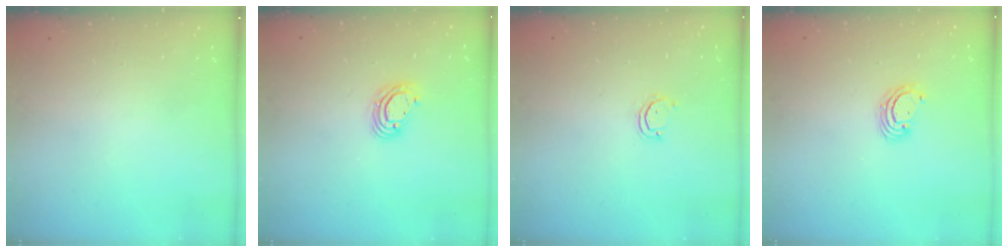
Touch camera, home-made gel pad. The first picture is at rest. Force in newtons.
{"total": 7.3, "press": 7.2, "slide": 1.1}
{"total": 2.9, "press": 2.9, "slide": 0.3}
{"total": 4.0, "press": 3.9, "slide": 0.2}